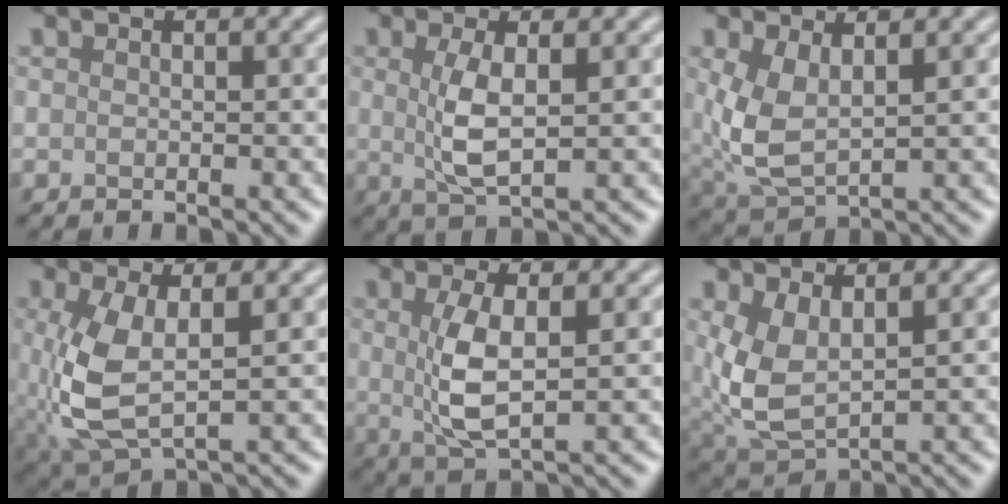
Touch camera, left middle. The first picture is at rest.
{"total": 3.6, "force": [0.5, 1.1, 3.4], "torque": [-0.078, -0.004, 0.013]}
{"total": 4.6, "force": [1.0, 2.4, 3.8], "torque": [-0.096, -0.007, 0.027]}
{"total": 6.3, "force": [0.1, 2.9, 5.6], "torque": [-0.139, -0.009, 0.007]}
{"total": 4.5, "force": [0.6, 1.5, 4.2], "torque": [-0.096, -0.004, 0.015]}
{"total": 5.2, "force": [1.0, 2.8, 4.2], "torque": [-0.110, -0.011, 0.027]}